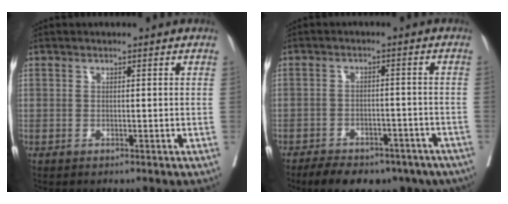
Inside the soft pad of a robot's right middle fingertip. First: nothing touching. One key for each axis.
{"total": 16.0, "fx": -11.4, "fy": 8.2, "fz": 7.7, "tx": -0.135, "ty": 0.000, "tz": -0.144}